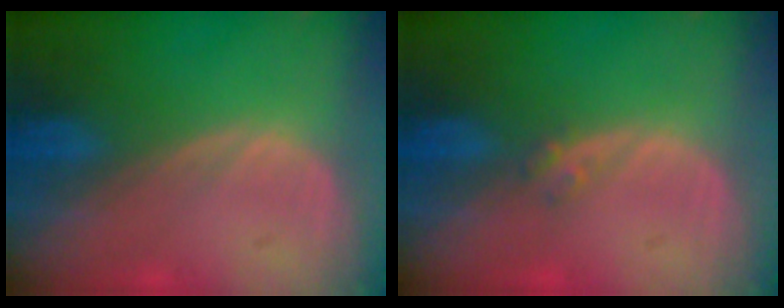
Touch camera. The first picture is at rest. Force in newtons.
{"total": 1.4, "press": 1.2, "slide": 0.7}